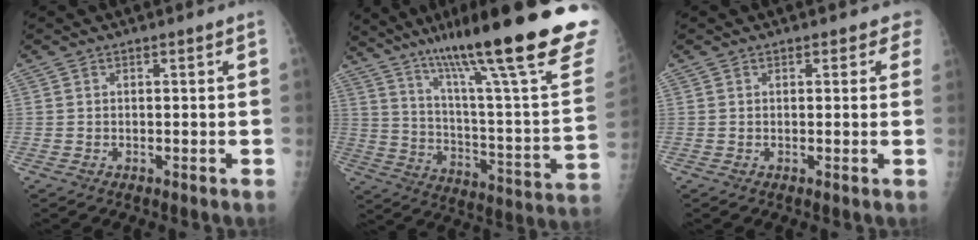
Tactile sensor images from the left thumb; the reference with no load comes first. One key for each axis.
{"total": 34.3, "fx": 22.6, "fy": 4.6, "fz": 25.4, "tx": -0.307, "ty": -0.073, "tz": 0.336}
{"total": 2.2, "fx": 1.5, "fy": 1.4, "fz": 0.7, "tx": 0.023, "ty": -0.001, "tz": 0.008}